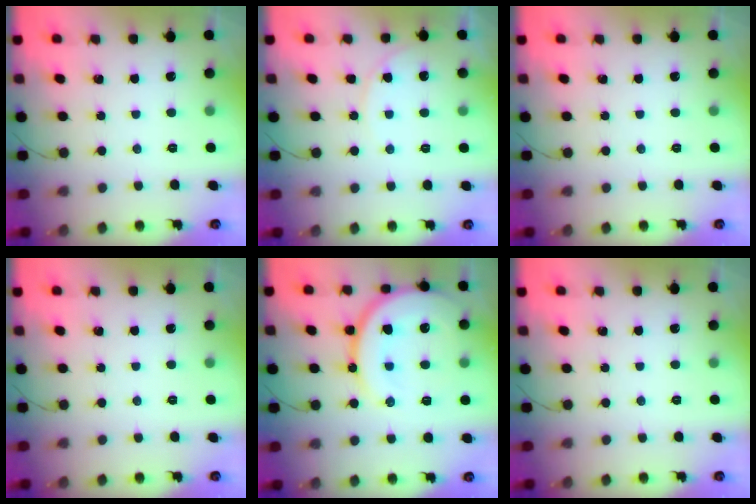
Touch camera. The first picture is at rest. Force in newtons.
{"total": 6.3, "press": 6.2, "slide": 0.7}
{"total": 0.0}
{"total": 0.0}
{"total": 17.4, "press": 17.3, "slide": 1.9}
{"total": 0.0}